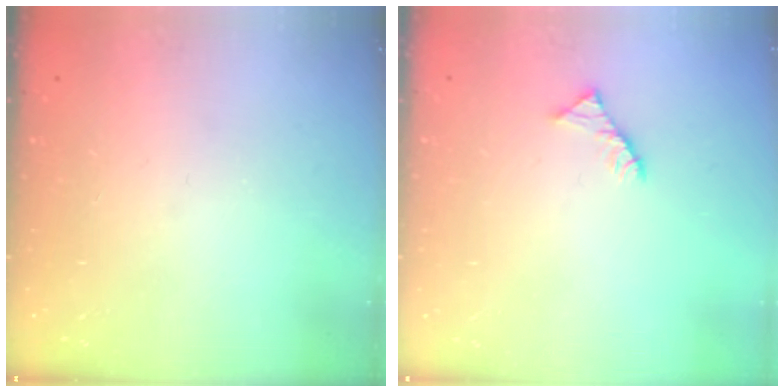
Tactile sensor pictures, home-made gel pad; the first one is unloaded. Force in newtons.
{"total": 3.0, "press": 3.0, "slide": 0.5}